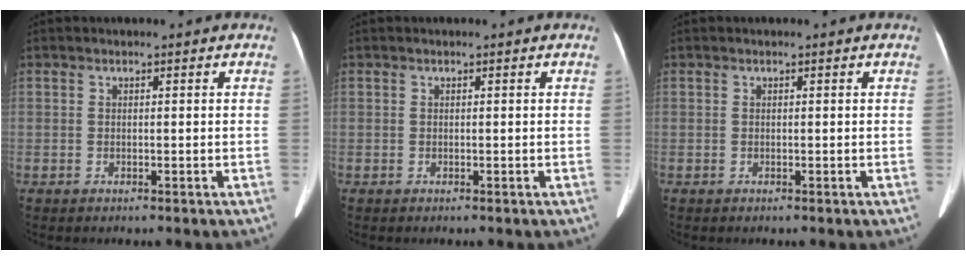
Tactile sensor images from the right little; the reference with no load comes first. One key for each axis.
{"total": 0.0}
{"total": 0.0}